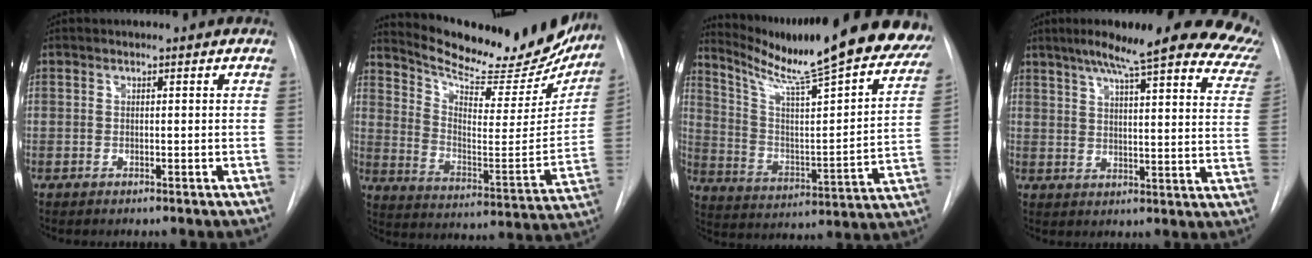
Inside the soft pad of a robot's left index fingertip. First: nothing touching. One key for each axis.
{"total": 26.5, "fx": 23.8, "fy": 6.2, "fz": 10.0, "tx": -0.154, "ty": -0.066, "tz": 0.319}
{"total": 28.5, "fx": 24.8, "fy": 2.1, "fz": 13.9, "tx": -0.220, "ty": -0.088, "tz": 0.336}
{"total": 26.4, "fx": 20.9, "fy": 3.8, "fz": 15.8, "tx": -0.186, "ty": -0.020, "tz": 0.245}